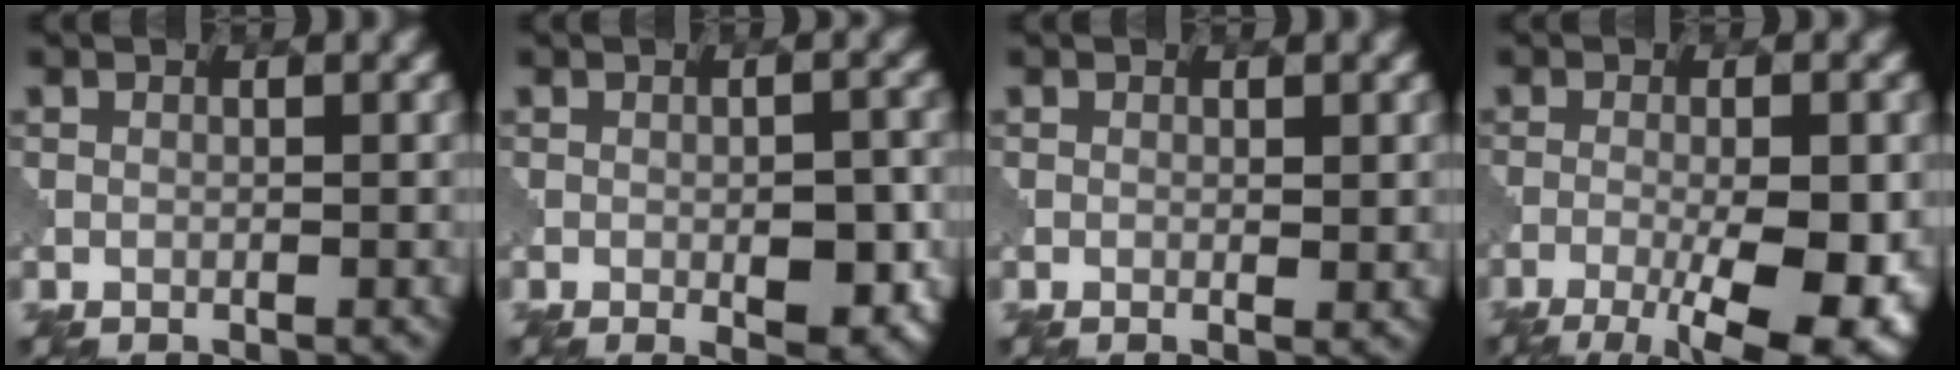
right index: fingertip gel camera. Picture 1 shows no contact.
{"total": 4.1, "force": [-1.0, 1.5, 3.6], "torque": [-0.051, -0.003, -0.011]}
{"total": 0.8, "force": [0.1, 0.2, 0.8], "torque": [-0.010, -0.003, 0.000]}
{"total": 10.7, "force": [-4.1, 3.3, 9.3], "torque": [-0.142, -0.009, -0.055]}